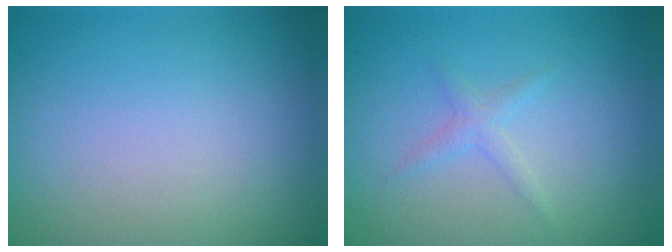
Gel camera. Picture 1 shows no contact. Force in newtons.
{"total": 1.1, "press": 1.1, "slide": 0.0}